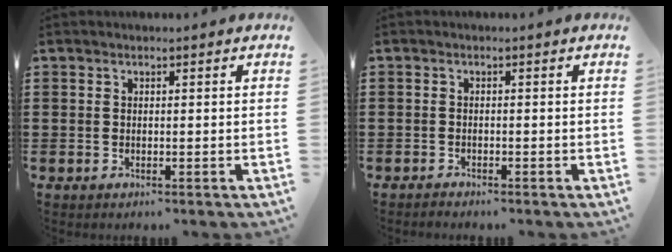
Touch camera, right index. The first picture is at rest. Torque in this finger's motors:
{"motor_torque": [-0.77, 0.78, -0.18, -0.05]}